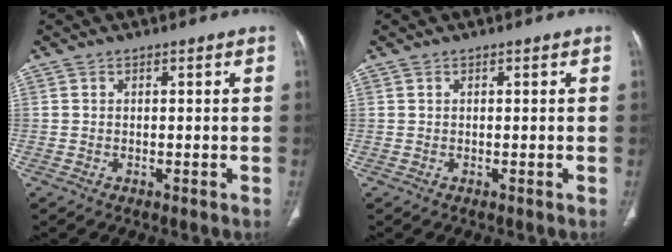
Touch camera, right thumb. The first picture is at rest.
{"total": 0.0}